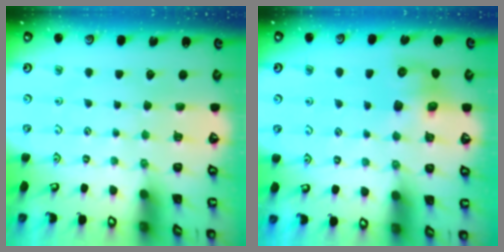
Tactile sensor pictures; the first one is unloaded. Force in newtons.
{"total": 7.4, "press": 7.4, "slide": 0.8}